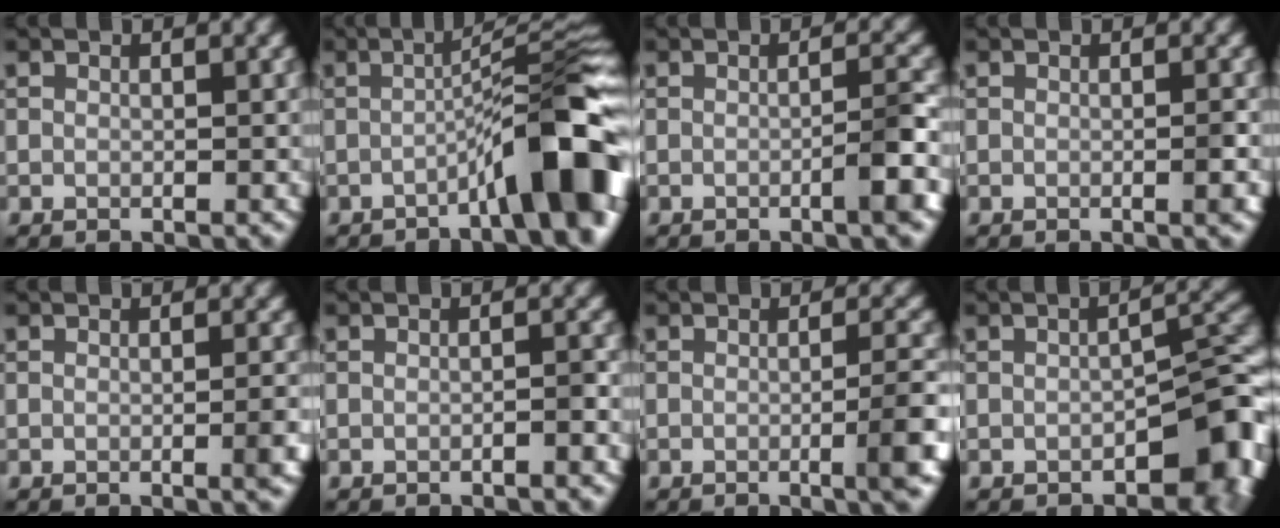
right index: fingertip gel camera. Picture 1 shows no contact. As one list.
[{"total": 9.5, "force": [-3.9, 1.4, 8.5], "torque": [-0.108, 0.027, -0.064]}, {"total": 2.8, "force": [-1.0, 0.3, 2.5], "torque": [-0.033, 0.010, -0.022]}, {"total": 0.9, "force": [-0.3, 0.0, 0.9], "torque": [-0.012, 0.003, -0.006]}, {"total": 1.9, "force": [-0.4, 0.4, 1.8], "torque": [-0.021, 0.003, -0.009]}, {"total": 1.0, "force": [-0.6, 0.1, 0.8], "torque": [-0.009, 0.008, -0.015]}, {"total": 4.1, "force": [-1.2, 0.6, 3.8], "torque": [-0.048, 0.010, -0.027]}, {"total": 6.0, "force": [-2.8, 2.8, 4.5], "torque": [-0.038, 0.014, -0.043]}]